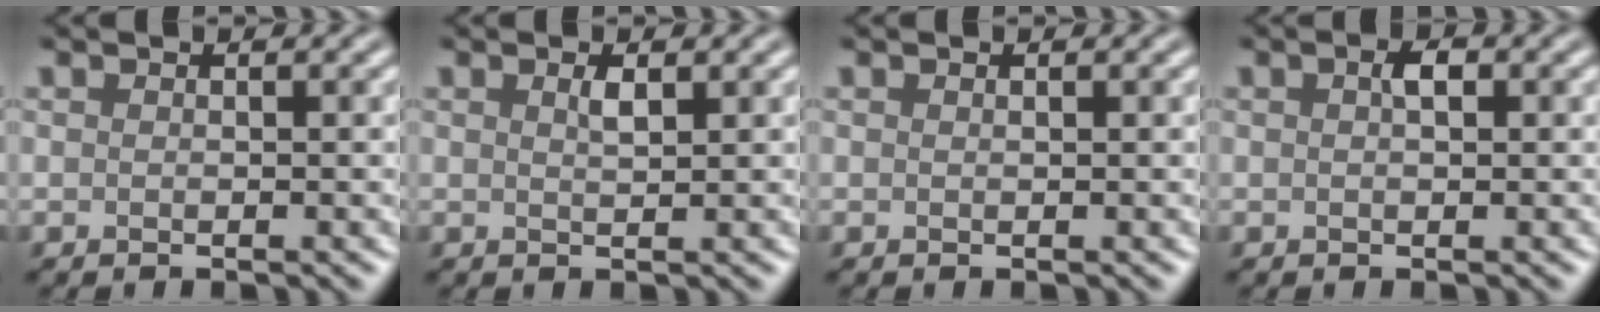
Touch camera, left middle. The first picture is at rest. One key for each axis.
{"total": 1.1, "fx": 0.6, "fy": 0.2, "fz": 0.8, "tx": -0.018, "ty": 0.000, "tz": 0.010}
{"total": 0.0}
{"total": 1.3, "fx": 0.3, "fy": 0.6, "fz": 1.1, "tx": -0.017, "ty": 0.001, "tz": 0.005}